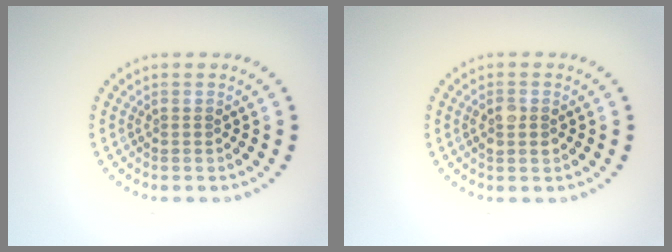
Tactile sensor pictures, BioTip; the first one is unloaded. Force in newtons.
{"total": 1.7, "press": 1.7, "slide": 0.1}